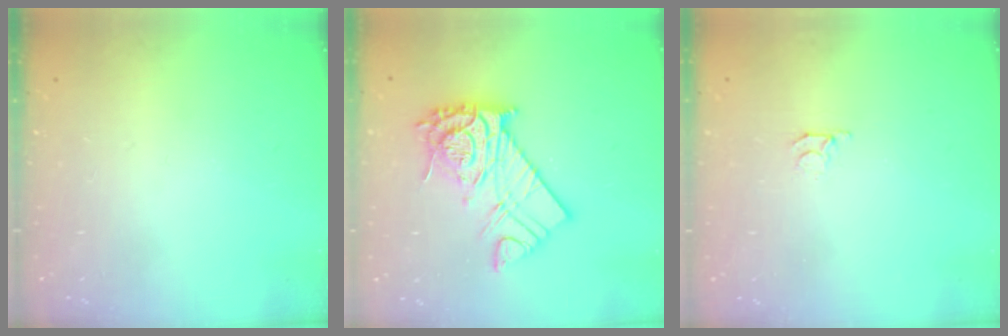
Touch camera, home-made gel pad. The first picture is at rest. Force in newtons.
{"total": 12.4, "press": 12.3, "slide": 1.0}
{"total": 3.0, "press": 3.0, "slide": 0.3}